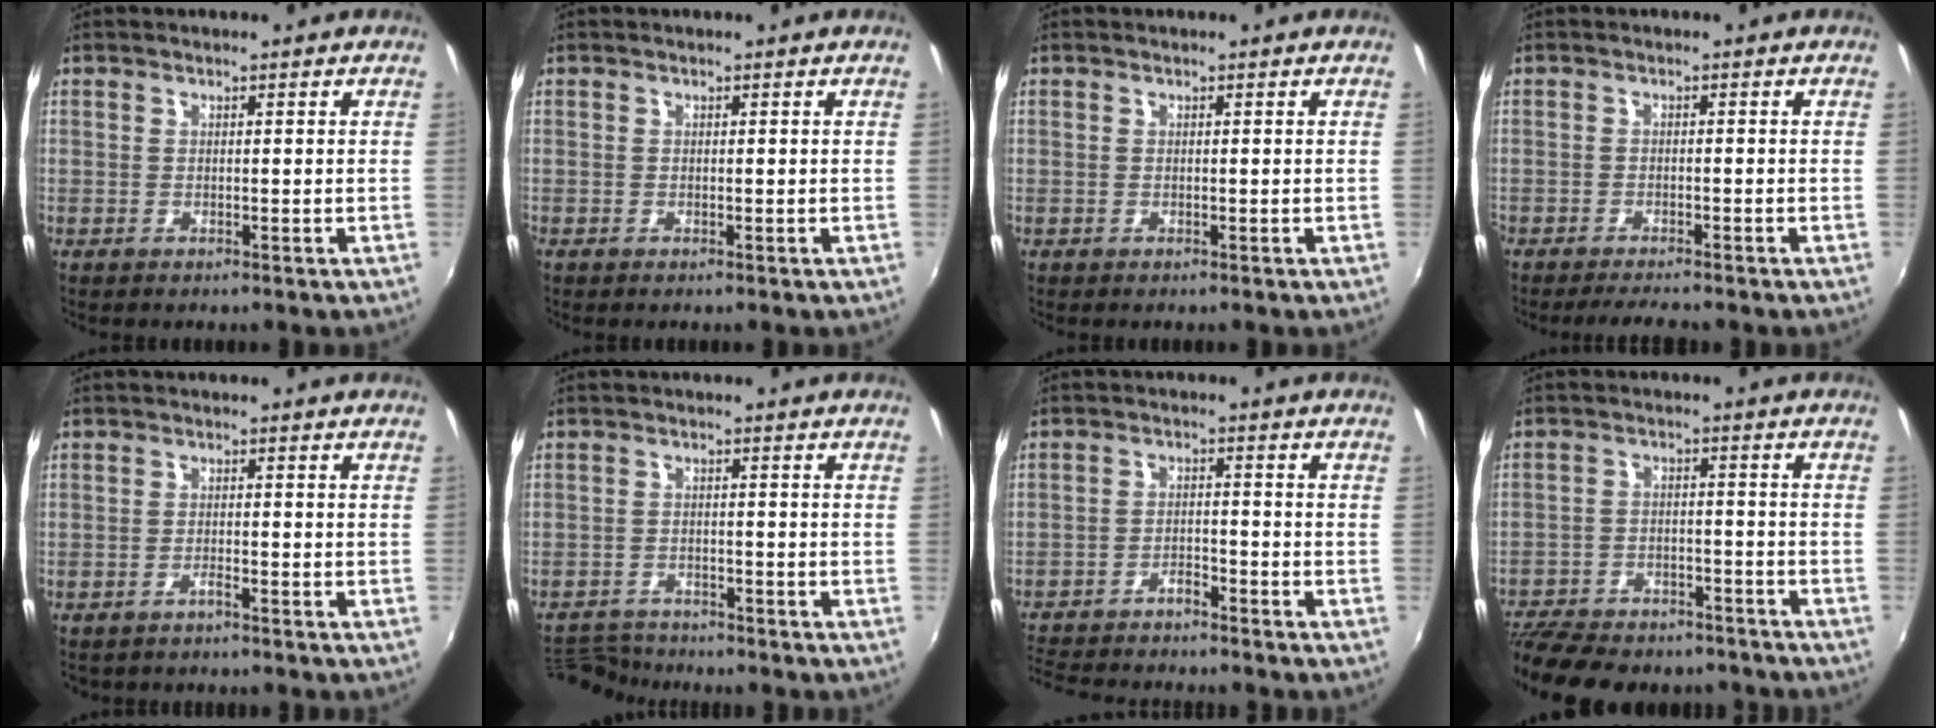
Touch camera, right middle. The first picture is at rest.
{"total": 0.0}
{"total": 0.0}
{"total": 4.6, "force": [-4.2, 0.5, 2.0], "torque": [-0.049, -0.008, -0.067]}
{"total": 1.3, "force": [-1.2, 0.3, 0.5], "torque": [-0.013, 0.000, -0.022]}
{"total": 5.8, "force": [-5.7, 1.0, 0.4], "torque": [-0.027, -0.002, -0.105]}
{"total": 9.2, "force": [-8.5, 1.8, 3.1], "torque": [-0.084, 0.002, -0.142]}
{"total": 18.5, "force": [-15.5, 6.9, 7.5], "torque": [-0.176, -0.015, -0.224]}